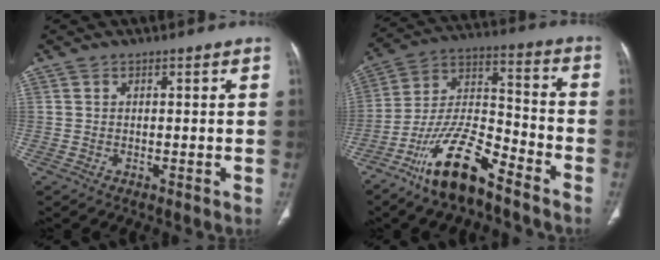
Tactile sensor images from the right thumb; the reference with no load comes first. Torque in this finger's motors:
{"motor_torque": [1.77, -0.14, 1.42, -1.35, 0.47]}